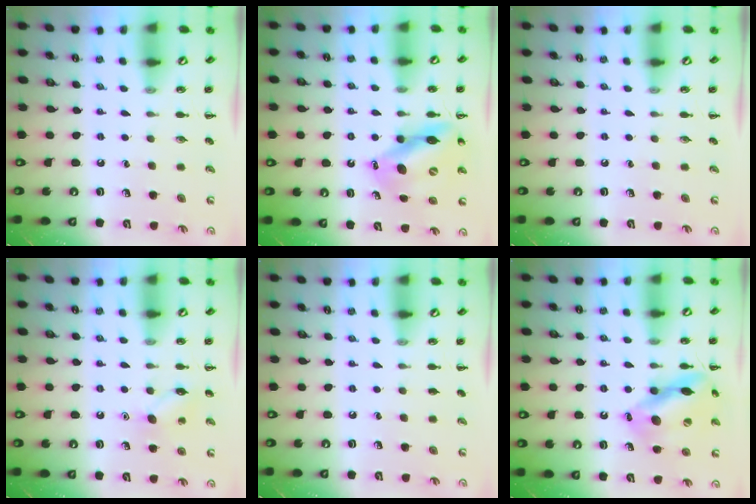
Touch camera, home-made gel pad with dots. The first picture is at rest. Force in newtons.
{"total": 12.9, "press": 12.3, "slide": 4.0}
{"total": 0.0}
{"total": 7.2, "press": 6.9, "slide": 1.8}
{"total": 0.0}
{"total": 14.4, "press": 14.3, "slide": 1.7}